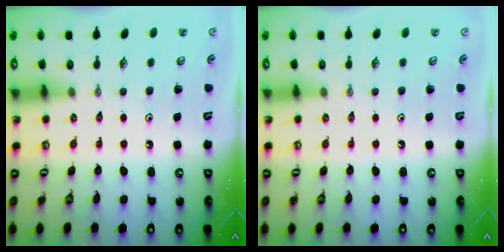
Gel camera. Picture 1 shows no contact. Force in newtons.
{"total": 0.0}